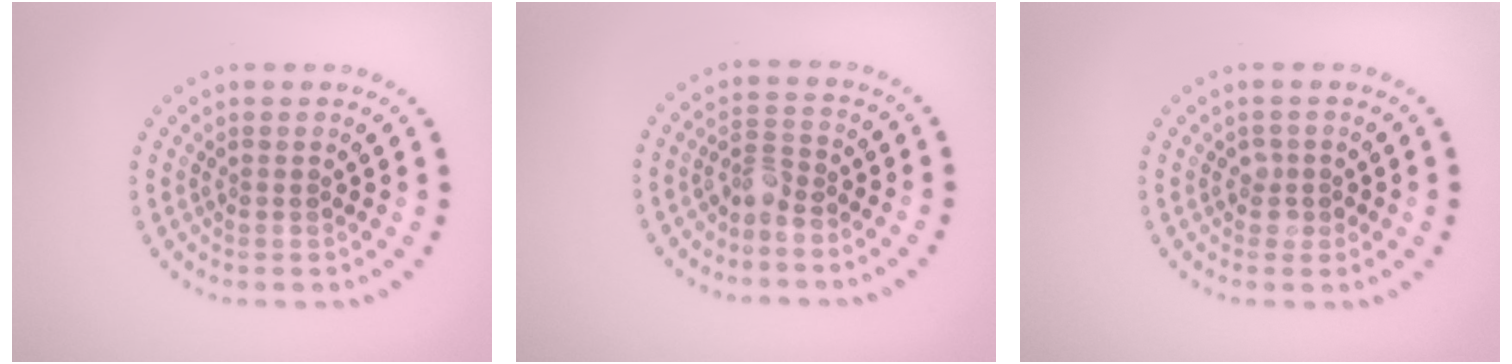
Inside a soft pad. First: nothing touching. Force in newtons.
{"total": 2.1, "press": 1.6, "slide": 1.3}
{"total": 1.3, "press": 1.1, "slide": 0.6}